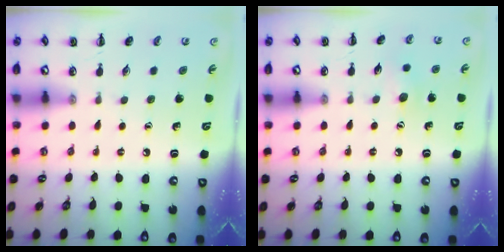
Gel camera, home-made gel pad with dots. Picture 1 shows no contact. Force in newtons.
{"total": 5.5, "press": 5.4, "slide": 1.1}